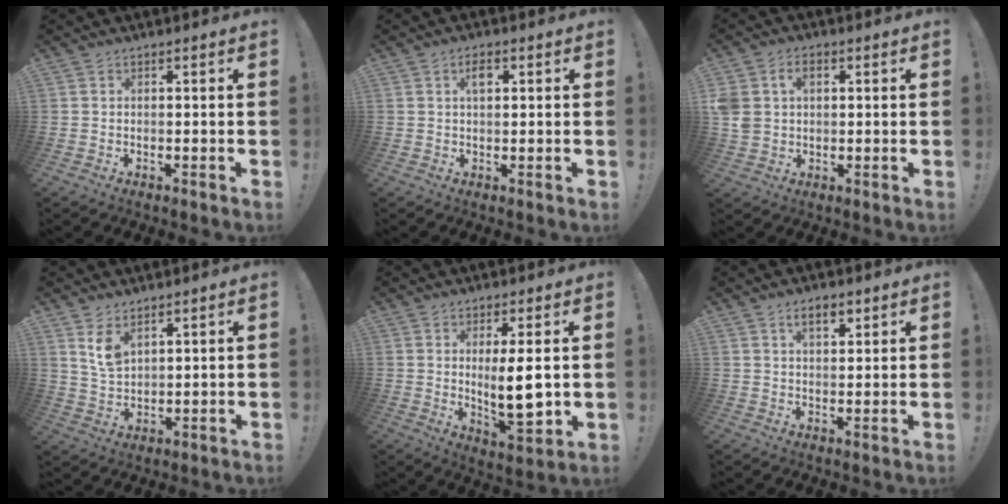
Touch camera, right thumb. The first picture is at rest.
{"total": 3.2, "force": [1.3, 1.6, 2.4], "torque": [-0.030, 0.000, 0.015]}
{"total": 6.5, "force": [1.7, 5.1, 3.7], "torque": [-0.076, 0.001, 0.030]}
{"total": 6.5, "force": [4.1, 3.4, 3.7], "torque": [-0.062, -0.022, 0.074]}
{"total": 11.0, "force": [1.2, 2.8, 10.6], "torque": [-0.159, -0.025, 0.017]}
{"total": 5.0, "force": [2.9, 2.5, 3.3], "torque": [-0.046, -0.008, 0.047]}